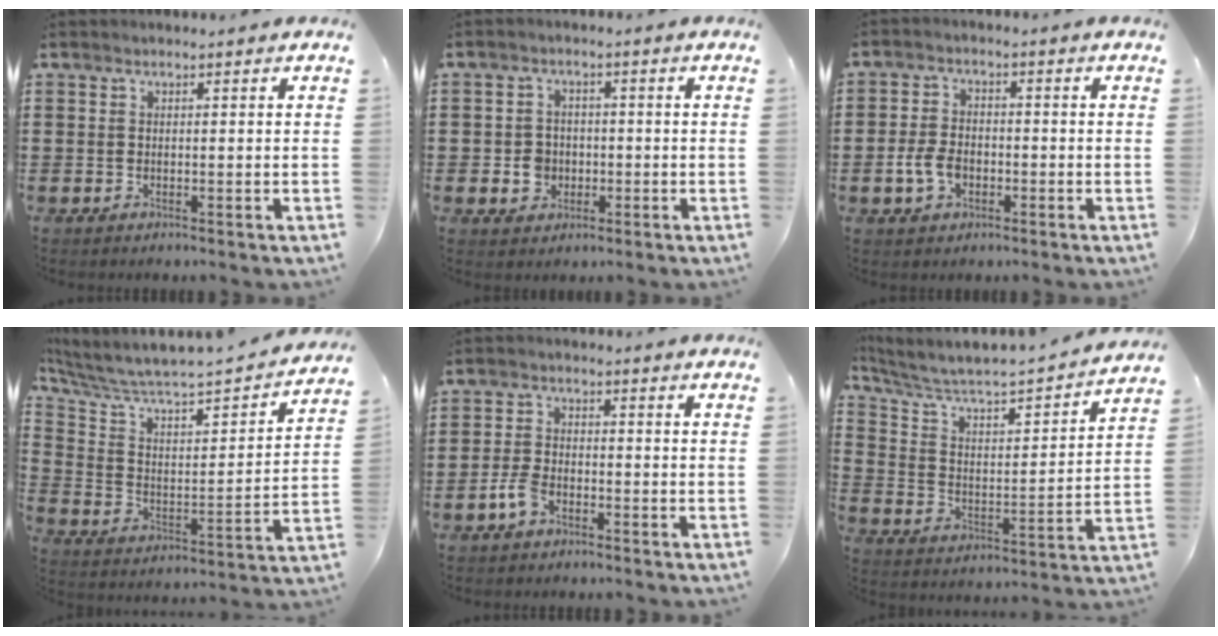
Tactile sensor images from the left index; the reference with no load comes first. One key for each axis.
{"total": 3.5, "fx": -0.8, "fy": 3.2, "fz": 1.4, "tx": -0.035, "ty": 0.004, "tz": -0.017}
{"total": 4.9, "fx": -1.5, "fy": 3.1, "fz": 3.4, "tx": -0.082, "ty": 0.001, "tz": -0.032}
{"total": 4.7, "fx": 4.1, "fy": 1.1, "fz": 2.0, "tx": -0.067, "ty": -0.048, "tz": 0.060}
{"total": 3.7, "fx": -2.1, "fy": 1.8, "fz": 2.5, "tx": -0.064, "ty": 0.001, "tz": -0.043}
{"total": 3.9, "fx": 3.4, "fy": 0.7, "fz": 1.8, "tx": -0.059, "ty": -0.038, "tz": 0.044}